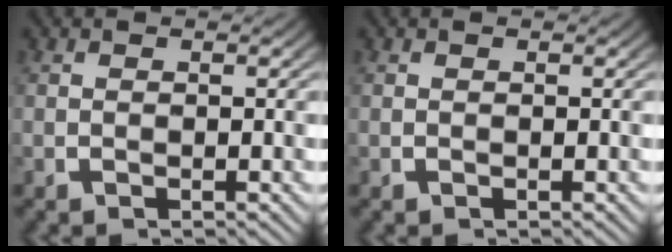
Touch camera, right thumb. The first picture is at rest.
{"total": 0.0}